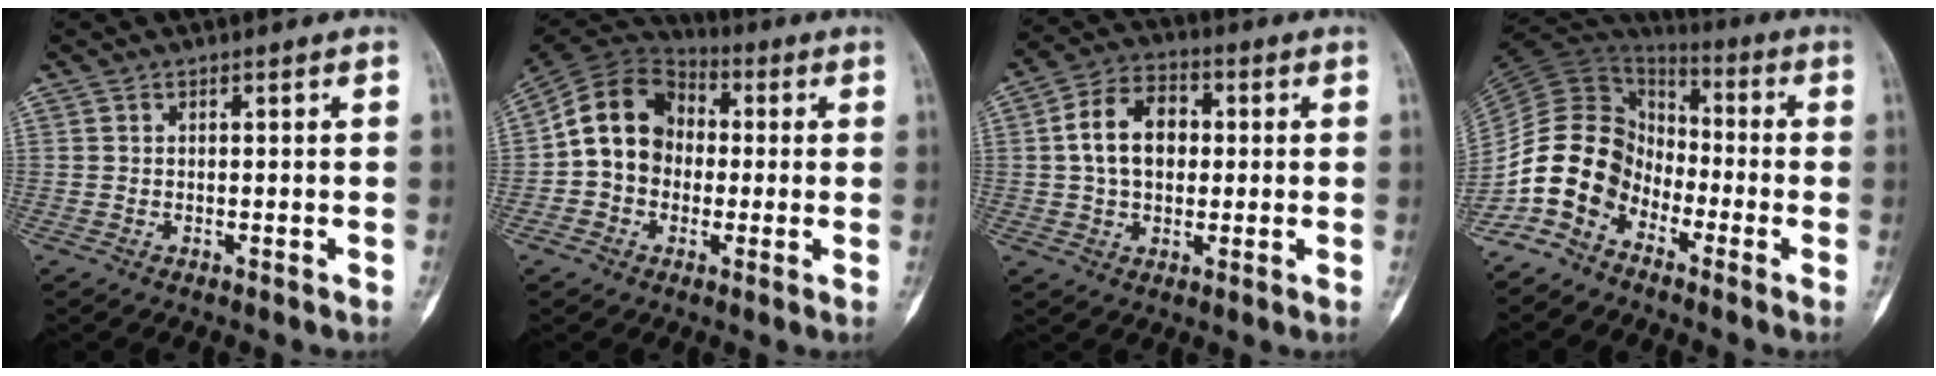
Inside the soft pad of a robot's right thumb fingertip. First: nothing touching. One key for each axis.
{"total": 13.4, "fx": 0.0, "fy": 11.2, "fz": 7.5, "tx": -0.113, "ty": 0.035, "tz": -0.014}
{"total": 10.9, "fx": 1.0, "fy": 7.6, "fz": 7.7, "tx": -0.117, "ty": 0.018, "tz": 0.013}
{"total": 12.7, "fx": -7.1, "fy": 9.1, "fz": 5.2, "tx": -0.085, "ty": 0.070, "tz": -0.150}